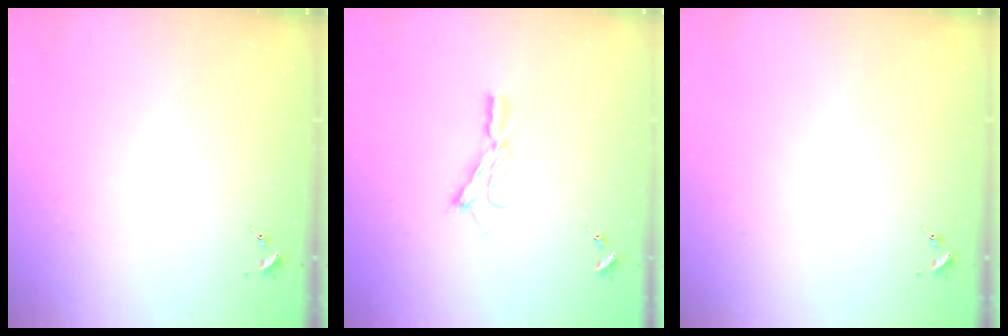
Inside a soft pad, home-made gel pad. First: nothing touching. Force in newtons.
{"total": 8.3, "press": 8.3, "slide": 0.6}
{"total": 0.0}